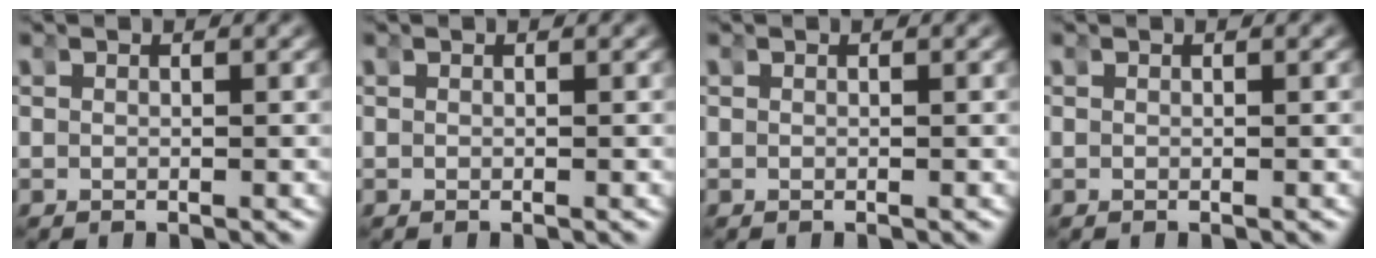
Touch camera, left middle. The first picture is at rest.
{"total": 0.0}
{"total": 0.0}
{"total": 0.0}